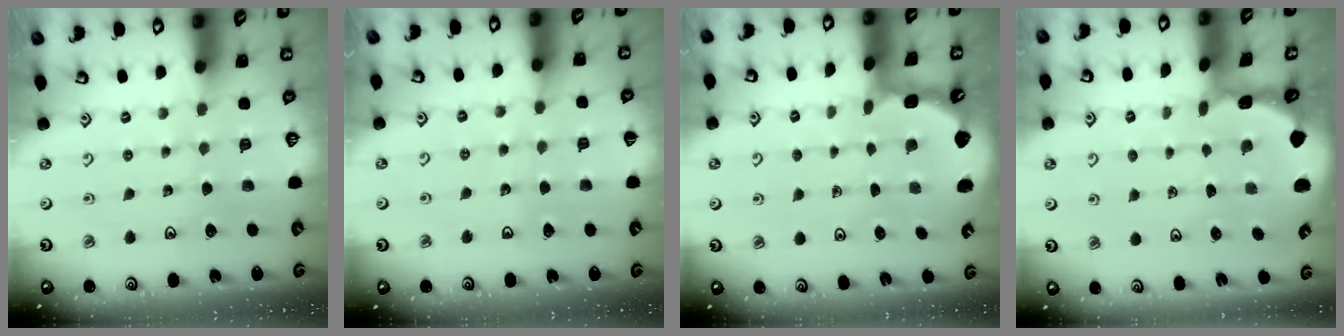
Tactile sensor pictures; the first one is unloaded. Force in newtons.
{"total": 3.1, "press": 3.1, "slide": 0.3}
{"total": 2.0, "press": 2.0, "slide": 0.2}
{"total": 1.0, "press": 1.0, "slide": 0.2}